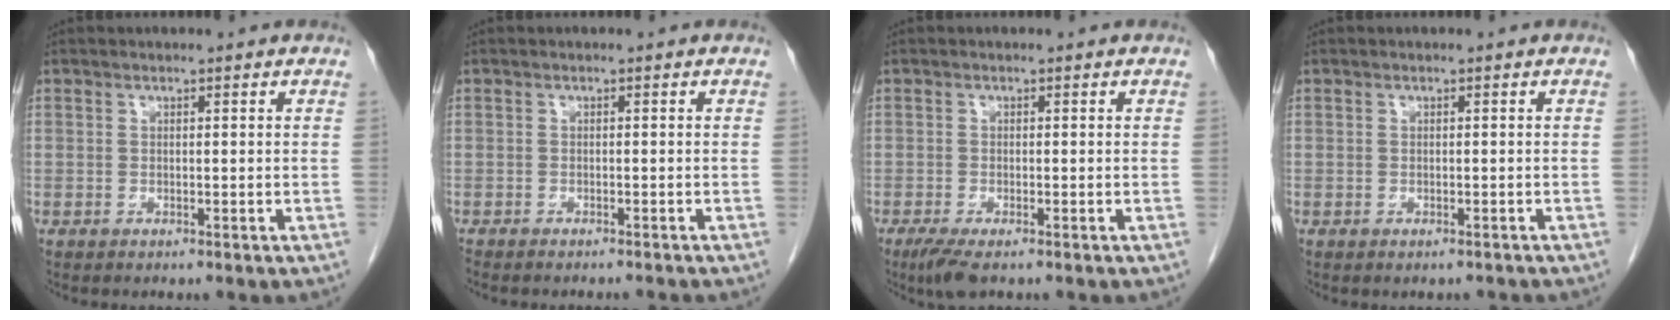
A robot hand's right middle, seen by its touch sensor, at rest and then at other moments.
{"total": 3.6, "force": [-3.4, 0.1, 1.1], "torque": [-0.013, -0.005, -0.048]}
{"total": 3.2, "force": [-2.1, 0.6, 2.3], "torque": [-0.048, -0.011, -0.039]}
{"total": 0.9, "force": [-0.8, 0.3, 0.3], "torque": [-0.006, -0.002, -0.010]}